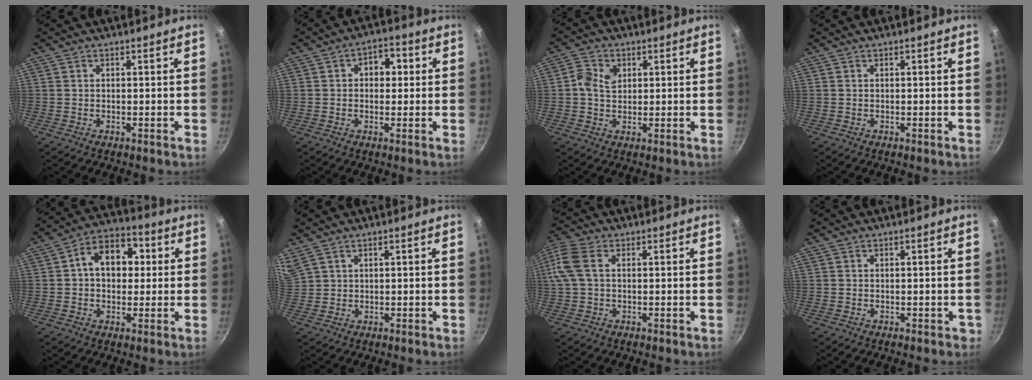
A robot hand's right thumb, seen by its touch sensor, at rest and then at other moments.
{"total": 5.3, "force": [0.9, 3.9, 3.5], "torque": [-0.014, 0.010, 0.005]}
{"total": 7.2, "force": [0.0, 6.5, 3.1], "torque": [-0.026, 0.020, -0.024]}
{"total": 0.0}
{"total": 11.3, "force": [1.8, 8.1, 7.6], "torque": [-0.070, 0.022, 0.012]}
{"total": 5.6, "force": [4.0, 3.1, 2.4], "torque": [-0.051, 0.011, 0.089]}
{"total": 9.0, "force": [1.9, 5.3, 7.0], "torque": [-0.156, 0.021, 0.029]}
{"total": 0.7, "force": [-0.1, 0.6, 0.4], "torque": [0.003, 0.002, 0.001]}